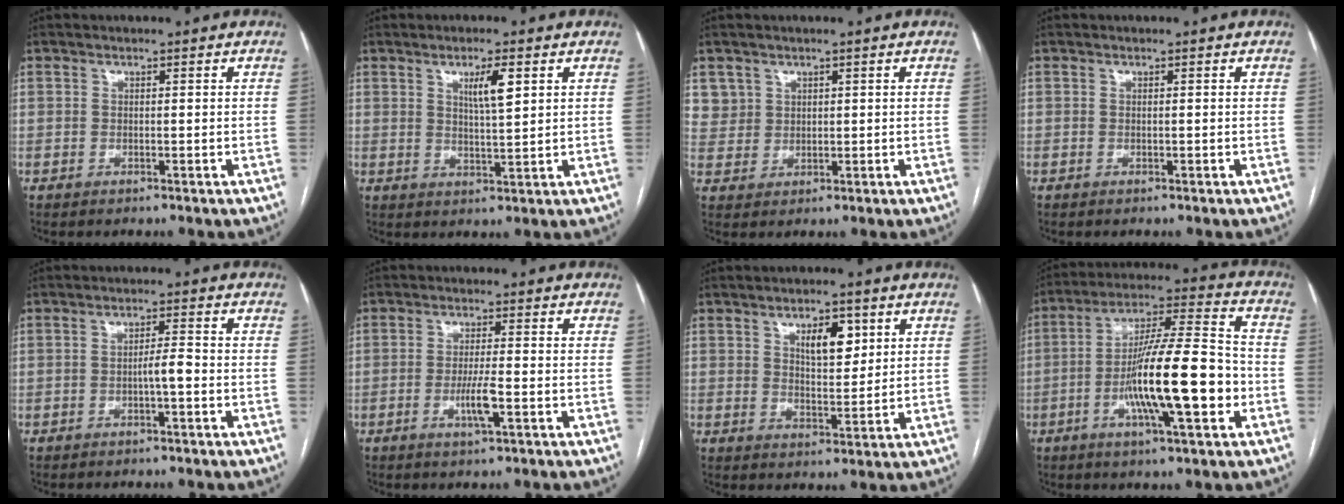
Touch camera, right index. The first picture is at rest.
{"total": 4.6, "force": [2.0, 0.5, 4.1], "torque": [-0.071, -0.003, 0.037]}
{"total": 4.0, "force": [2.1, 3.4, -0.2], "torque": [0.017, 0.004, 0.042]}
{"total": 0.0}
{"total": 2.8, "force": [-0.9, 0.2, 2.6], "torque": [-0.039, 0.003, -0.017]}
{"total": 4.3, "force": [-1.5, 0.1, 4.0], "torque": [-0.077, -0.006, -0.027]}
{"total": 5.9, "force": [2.6, 2.6, 4.6], "torque": [-0.076, 0.002, 0.047]}
{"total": 16.8, "force": [-4.4, 1.7, 16.2], "torque": [-0.281, 0.001, -0.075]}